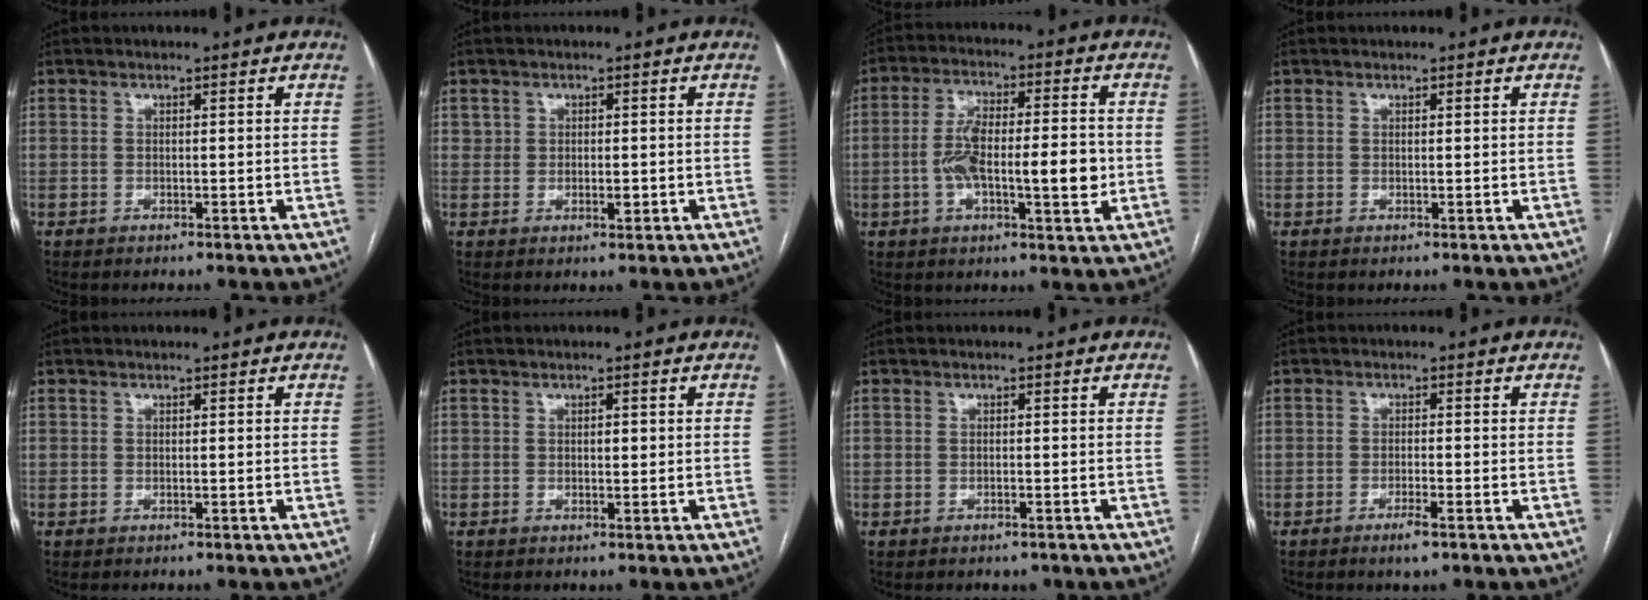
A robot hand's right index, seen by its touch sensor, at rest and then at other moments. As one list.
[{"total": 1.9, "force": [0.0, 1.3, 1.3], "torque": [-0.020, 0.002, 0.003]}, {"total": 12.3, "force": [-1.5, 3.8, 11.6], "torque": [-0.201, 0.017, -0.023]}, {"total": 0.0}, {"total": 0.0}, {"total": 1.1, "force": [0.2, 0.5, 0.9], "torque": [-0.014, 0.001, 0.003]}, {"total": 1.0, "force": [-0.8, 0.6, 0.3], "torque": [-0.009, 0.000, -0.005]}, {"total": 2.5, "force": [-1.6, 0.2, 1.9], "torque": [-0.036, -0.003, -0.027]}]